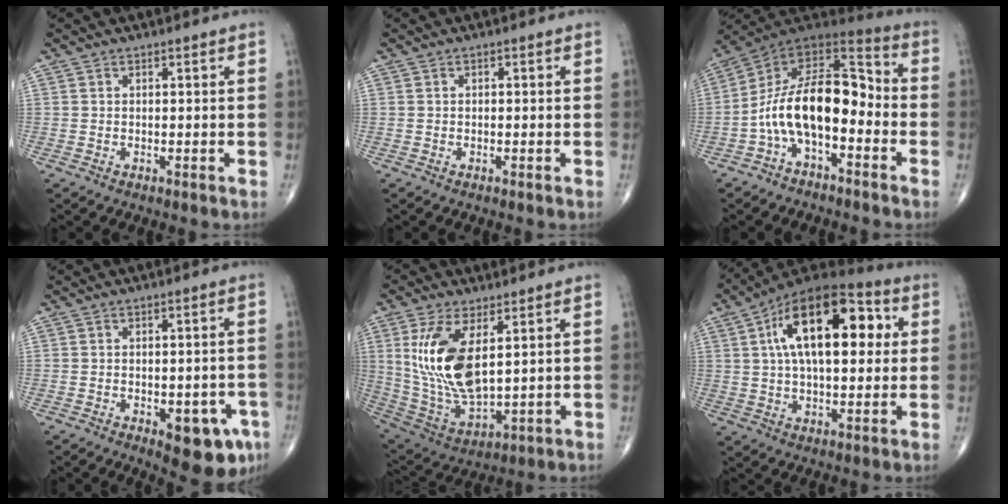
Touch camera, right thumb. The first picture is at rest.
{"total": 0.0}
{"total": 16.2, "force": [-4.1, 8.1, 13.4], "torque": [-0.212, 0.082, -0.082]}
{"total": 10.2, "force": [-4.4, 4.5, 8.0], "torque": [-0.076, 0.012, -0.046]}
{"total": 16.1, "force": [4.1, 7.3, 13.7], "torque": [-0.274, -0.024, 0.097]}
{"total": 22.1, "force": [5.3, 10.7, 18.5], "torque": [-0.278, 0.019, 0.073]}